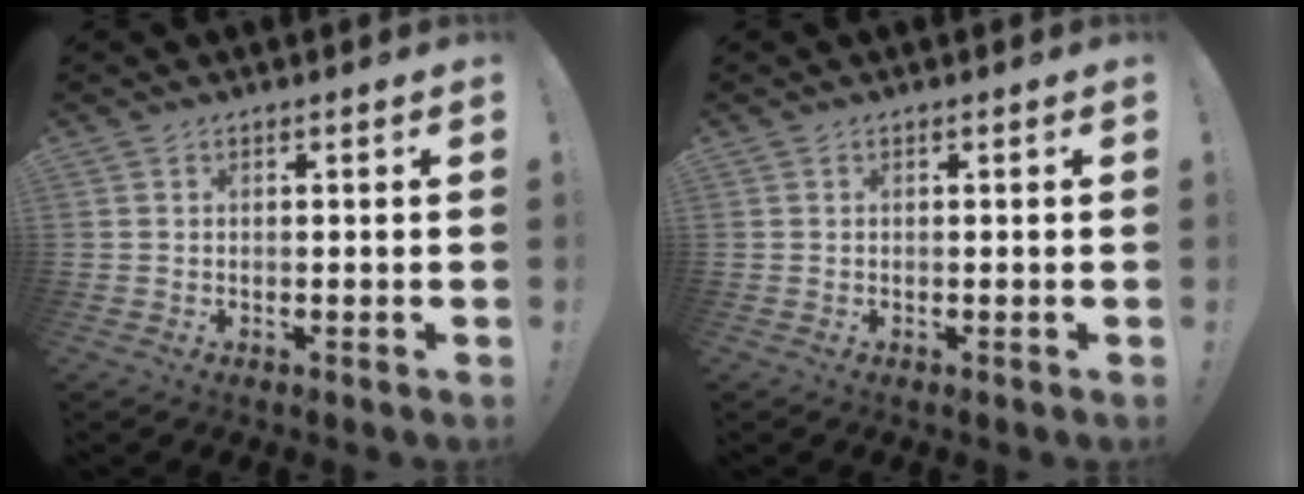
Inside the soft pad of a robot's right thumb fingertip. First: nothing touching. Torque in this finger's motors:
{"motor_torque": [0.00, 0.00, 0.00, 0.00, 0.00]}